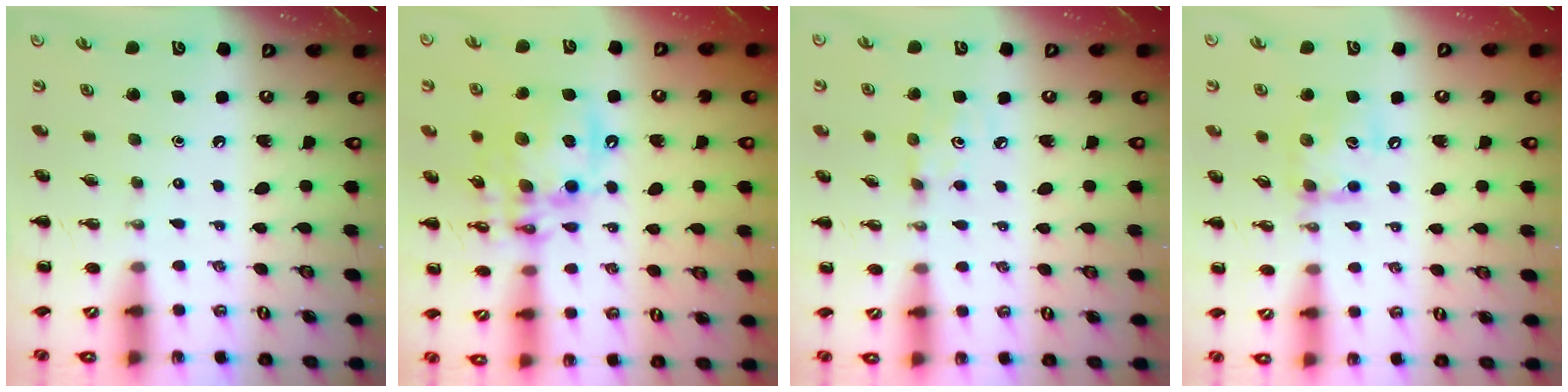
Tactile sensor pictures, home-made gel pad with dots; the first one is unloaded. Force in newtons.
{"total": 16.3, "press": 15.9, "slide": 3.4}
{"total": 3.4, "press": 3.3, "slide": 0.9}
{"total": 11.6, "press": 11.4, "slide": 1.8}